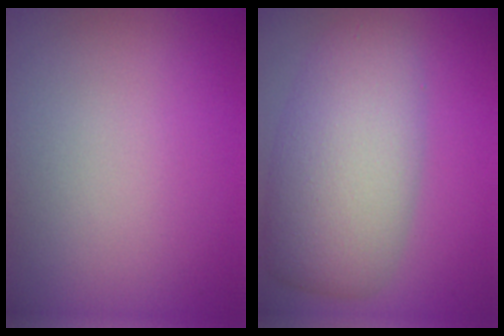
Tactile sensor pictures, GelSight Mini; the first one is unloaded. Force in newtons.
{"total": 7.5, "press": 7.5, "slide": 0.3}